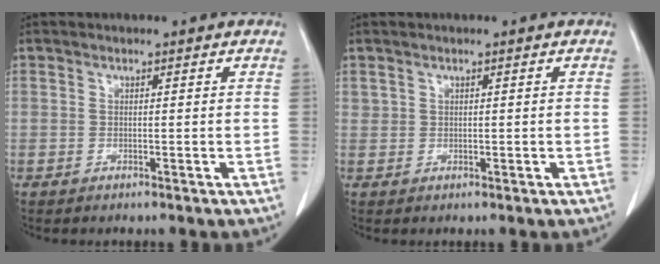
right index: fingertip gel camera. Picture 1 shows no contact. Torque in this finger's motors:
{"motor_torque": [-0.14, 0.13, -0.02, -0.01]}